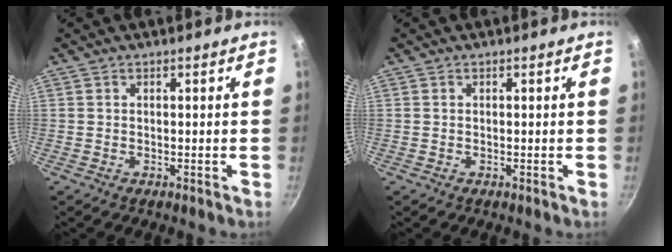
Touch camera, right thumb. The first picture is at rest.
{"total": 0.0}